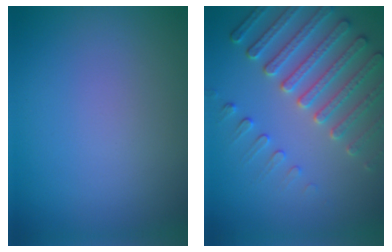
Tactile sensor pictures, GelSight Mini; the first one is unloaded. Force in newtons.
{"total": 5.2, "press": 4.7, "slide": 2.3}